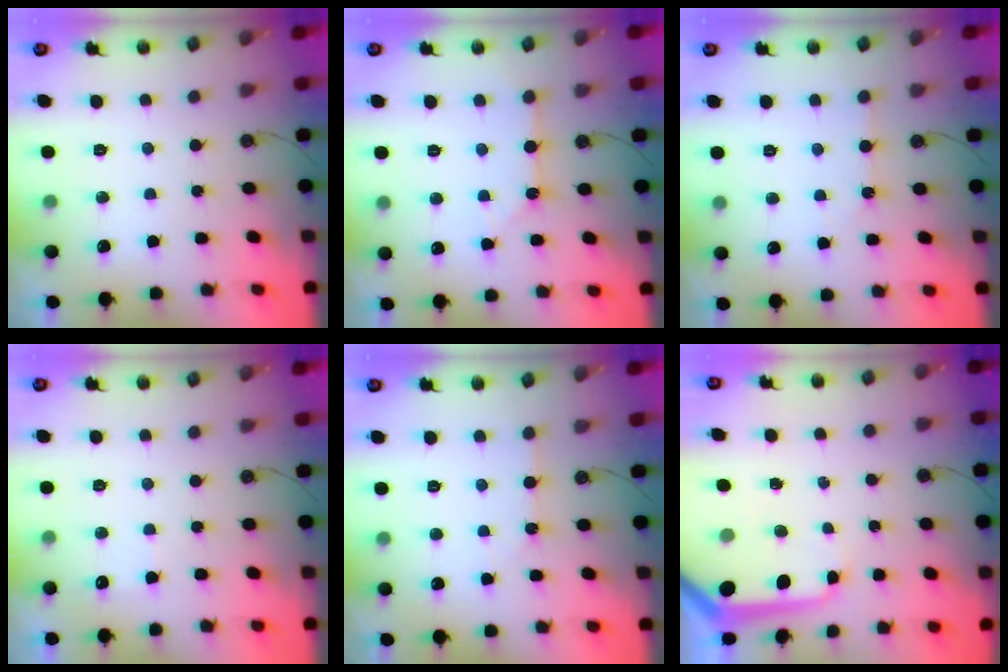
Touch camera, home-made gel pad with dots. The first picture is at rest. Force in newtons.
{"total": 2.4, "press": 2.4, "slide": 0.4}
{"total": 3.2, "press": 3.1, "slide": 0.4}
{"total": 3.3, "press": 3.3, "slide": 0.4}
{"total": 3.3, "press": 3.2, "slide": 0.5}
{"total": 9.1, "press": 9.1, "slide": 0.9}